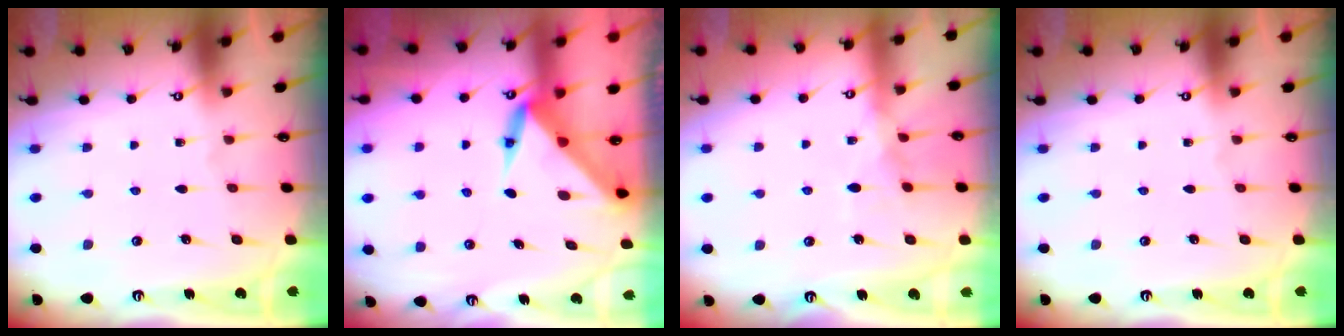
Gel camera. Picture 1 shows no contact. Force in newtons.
{"total": 4.0, "press": 4.0, "slide": 0.1}
{"total": 9.1, "press": 9.1, "slide": 0.8}
{"total": 0.0}